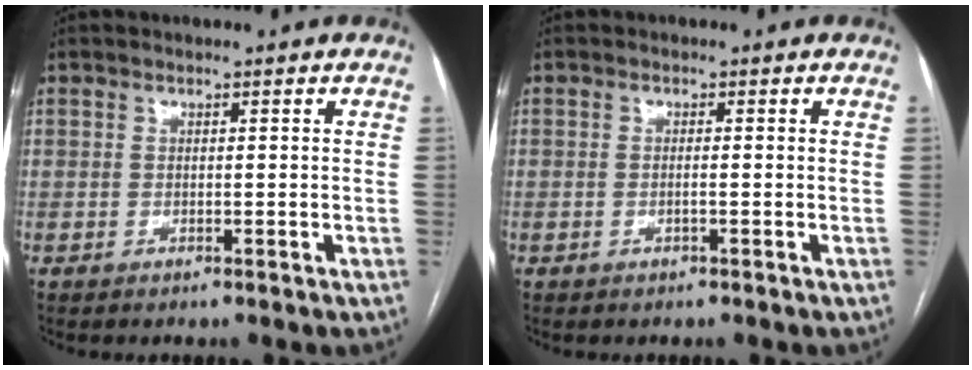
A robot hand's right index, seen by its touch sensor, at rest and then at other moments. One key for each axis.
{"total": 0.7, "fx": -0.2, "fy": 0.0, "fz": 0.7, "tx": -0.016, "ty": 0.002, "tz": 0.000}